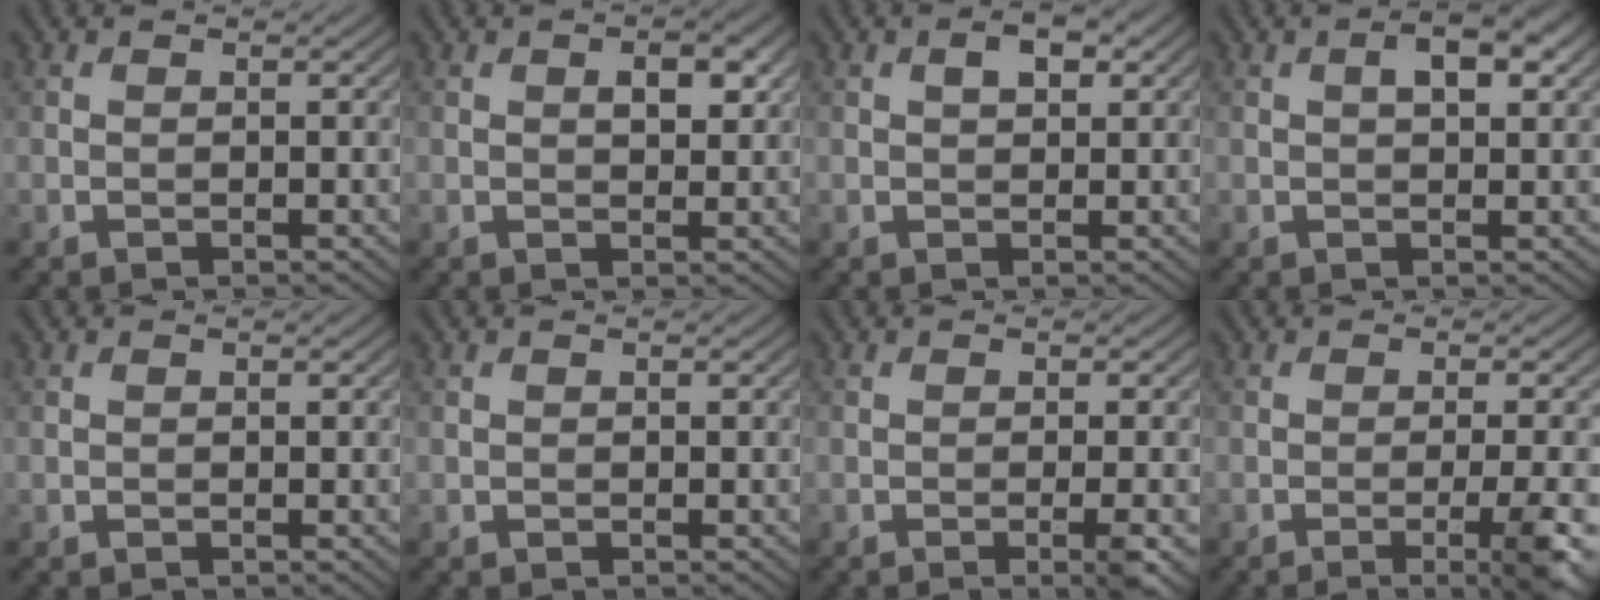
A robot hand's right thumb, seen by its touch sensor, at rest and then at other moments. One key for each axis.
{"total": 3.1, "fx": 1.0, "fy": 1.6, "fz": 2.5, "tx": -0.034, "ty": 0.000, "tz": 0.015}
{"total": 2.4, "fx": 0.9, "fy": 1.2, "fz": 1.9, "tx": -0.027, "ty": 0.005, "tz": 0.013}
{"total": 3.7, "fx": 1.2, "fy": 1.5, "fz": 3.1, "tx": -0.048, "ty": 0.006, "tz": 0.015}
{"total": 0.0}
{"total": 0.0}
{"total": 3.4, "fx": -1.0, "fy": 0.4, "fz": 3.3, "tx": -0.050, "ty": 0.005, "tz": -0.021}
{"total": 6.3, "fx": -2.2, "fy": 1.0, "fz": 5.8, "tx": -0.081, "ty": 0.005, "tz": -0.034}